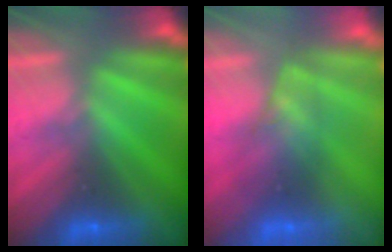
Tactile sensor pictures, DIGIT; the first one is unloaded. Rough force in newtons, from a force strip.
{"total": 2.5}